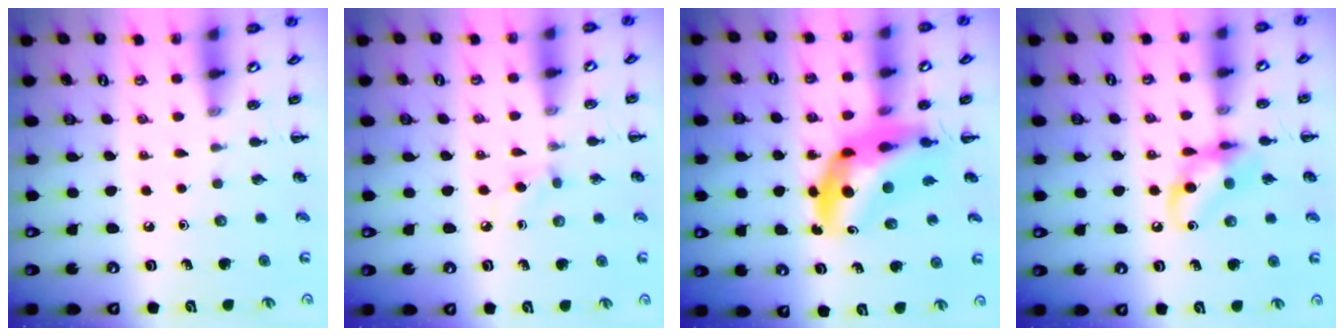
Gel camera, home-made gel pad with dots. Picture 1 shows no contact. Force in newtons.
{"total": 3.3, "press": 3.0, "slide": 1.4}
{"total": 12.9, "press": 12.3, "slide": 3.8}
{"total": 12.4, "press": 12.3, "slide": 1.8}